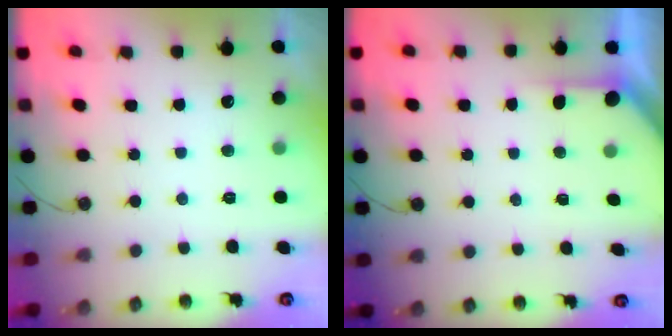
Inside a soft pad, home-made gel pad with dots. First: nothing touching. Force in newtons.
{"total": 2.3, "press": 2.3, "slide": 0.3}